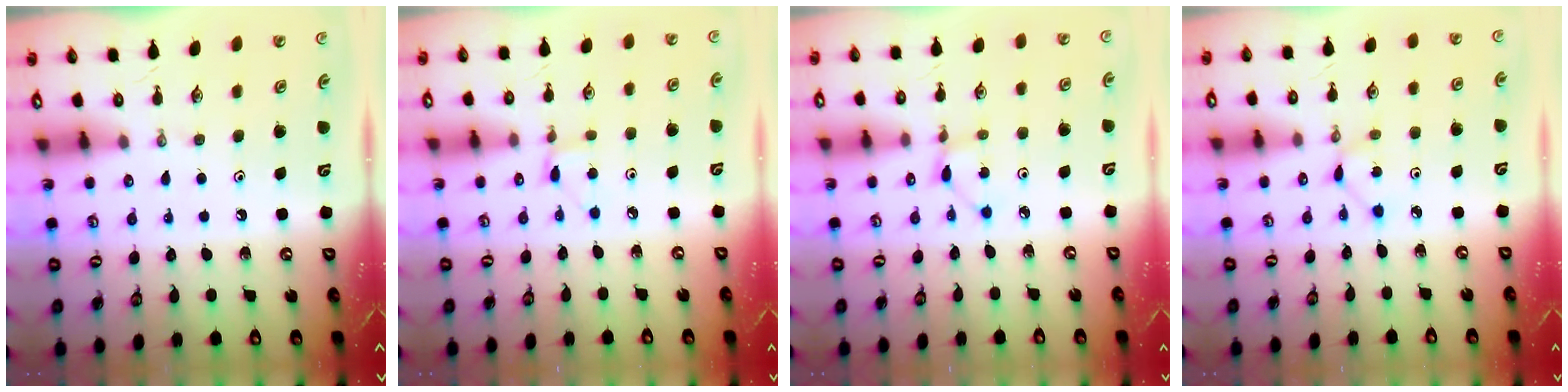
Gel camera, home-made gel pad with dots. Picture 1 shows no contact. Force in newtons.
{"total": 3.5, "press": 3.5, "slide": 0.5}
{"total": 2.1, "press": 2.1, "slide": 0.3}
{"total": 1.4, "press": 1.4, "slide": 0.2}